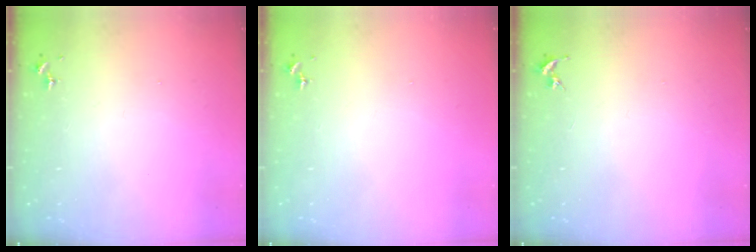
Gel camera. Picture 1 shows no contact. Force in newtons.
{"total": 0.0}
{"total": 0.0}